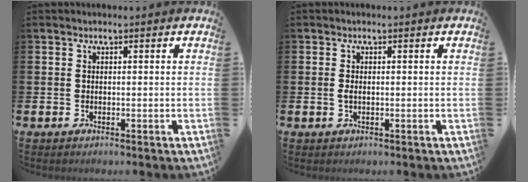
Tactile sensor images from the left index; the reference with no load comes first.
{"total": 1.0, "force": [0.0, 0.3, 1.0], "torque": [-0.014, -0.001, -0.003]}